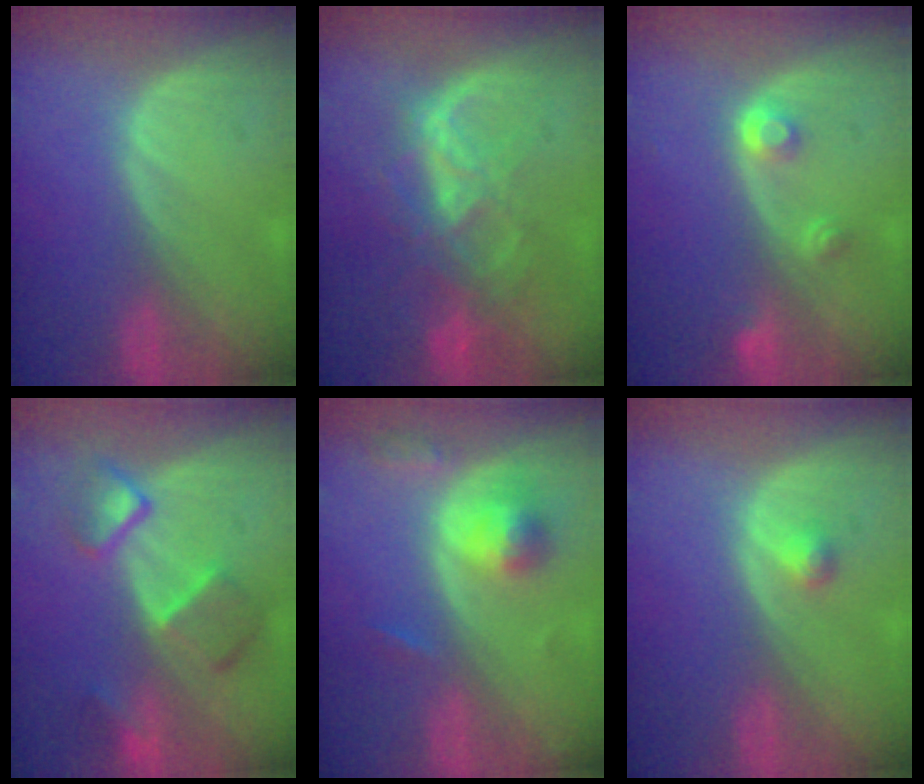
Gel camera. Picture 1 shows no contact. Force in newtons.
{"total": 8.9, "press": 7.5, "slide": 4.7}
{"total": 3.0, "press": 2.8, "slide": 1.0}
{"total": 7.3, "press": 6.8, "slide": 2.4}
{"total": 5.3, "press": 4.8, "slide": 2.2}
{"total": 1.3, "press": 1.2, "slide": 0.1}